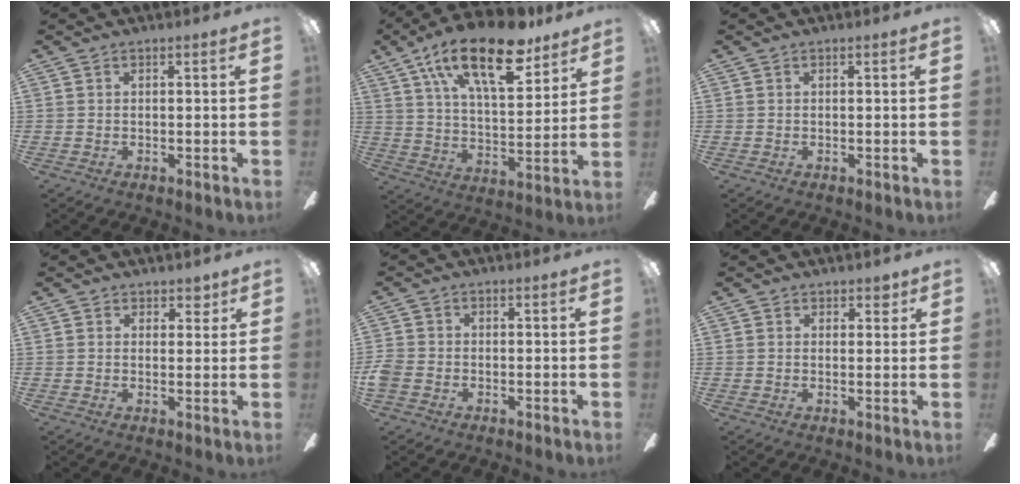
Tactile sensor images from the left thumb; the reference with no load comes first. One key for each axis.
{"total": 21.9, "fx": 13.9, "fy": 8.8, "fz": 14.3, "tx": -0.235, "ty": -0.067, "tz": 0.235}
{"total": 0.0}
{"total": 3.4, "fx": 2.4, "fy": 2.2, "fz": 0.7, "tx": 0.005, "ty": -0.006, "tz": 0.040}
{"total": 2.8, "fx": -1.1, "fy": 2.2, "fz": 1.5, "tx": -0.029, "ty": 0.005, "tz": -0.019}
{"total": 2.7, "fx": 2.0, "fy": 1.6, "fz": 0.6, "tx": 0.000, "ty": -0.003, "tz": 0.034}